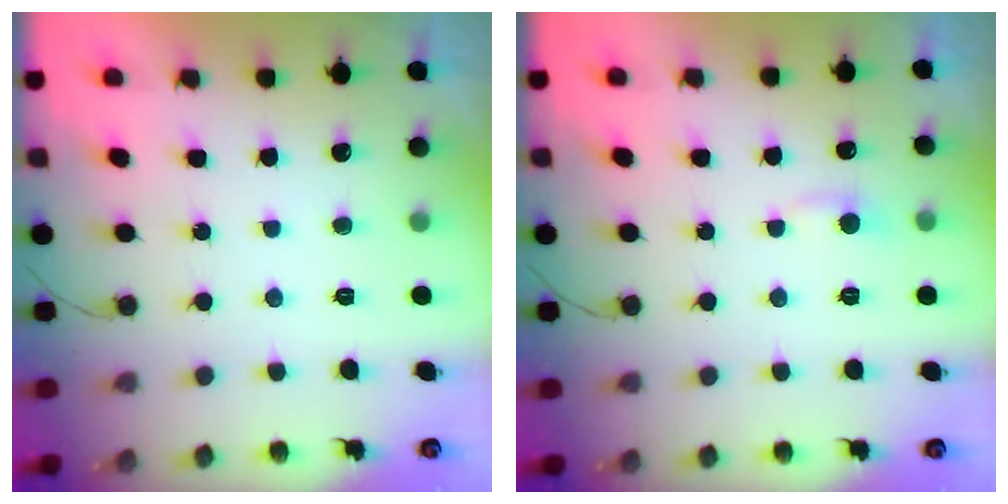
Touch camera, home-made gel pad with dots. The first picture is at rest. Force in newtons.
{"total": 3.6, "press": 3.6, "slide": 0.5}